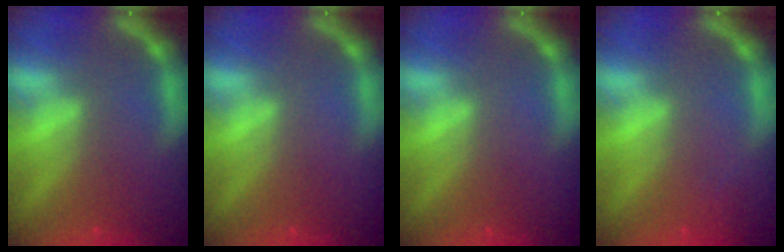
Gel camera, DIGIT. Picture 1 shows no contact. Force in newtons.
{"total": 0.0}
{"total": 0.0}
{"total": 0.9}